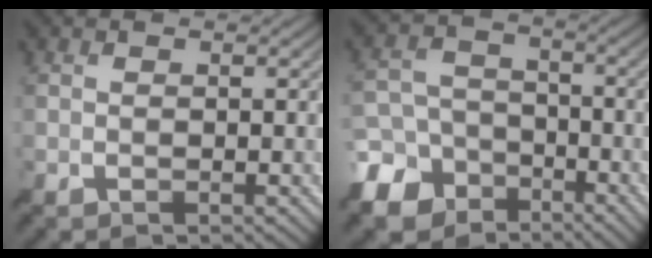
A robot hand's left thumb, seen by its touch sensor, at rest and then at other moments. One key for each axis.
{"total": 11.0, "fx": -6.7, "fy": 8.2, "fz": 3.2, "tx": -0.099, "ty": -0.025, "tz": -0.135}